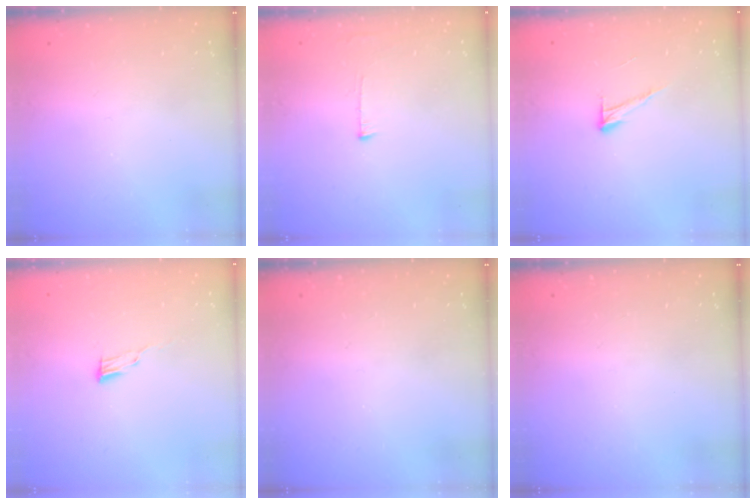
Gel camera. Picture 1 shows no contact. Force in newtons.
{"total": 4.0, "press": 4.0, "slide": 0.2}
{"total": 7.1, "press": 7.0, "slide": 0.4}
{"total": 4.8, "press": 4.7, "slide": 1.0}
{"total": 0.0}
{"total": 0.0}